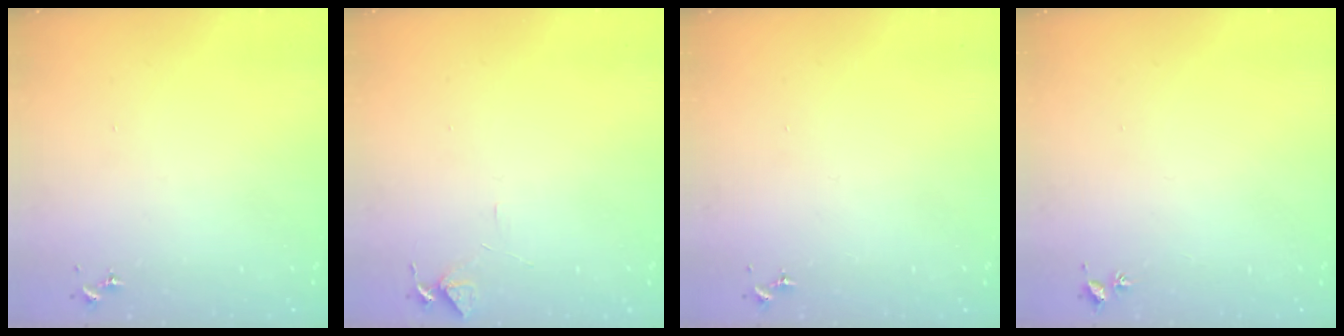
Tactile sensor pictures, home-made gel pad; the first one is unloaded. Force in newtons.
{"total": 6.0, "press": 5.9, "slide": 0.6}
{"total": 0.0}
{"total": 2.0, "press": 2.0, "slide": 0.3}